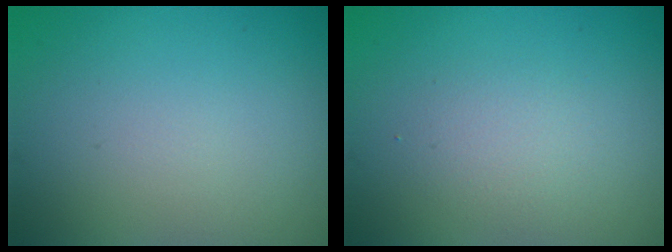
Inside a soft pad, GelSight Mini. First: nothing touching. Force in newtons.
{"total": 1.8, "press": 1.8, "slide": 0.0}